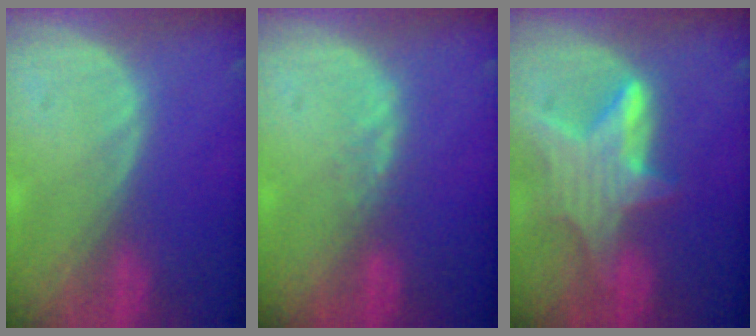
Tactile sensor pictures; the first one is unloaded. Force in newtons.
{"total": 1.4, "press": 1.4, "slide": 0.3}
{"total": 7.4, "press": 6.9, "slide": 2.6}